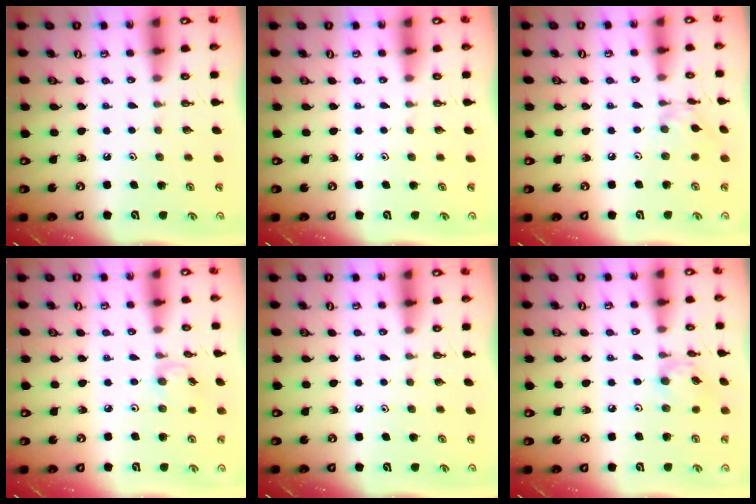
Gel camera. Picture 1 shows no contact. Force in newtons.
{"total": 0.0}
{"total": 2.4, "press": 2.4, "slide": 0.2}
{"total": 2.8, "press": 2.8, "slide": 0.4}
{"total": 0.0}
{"total": 6.9, "press": 6.9, "slide": 0.3}